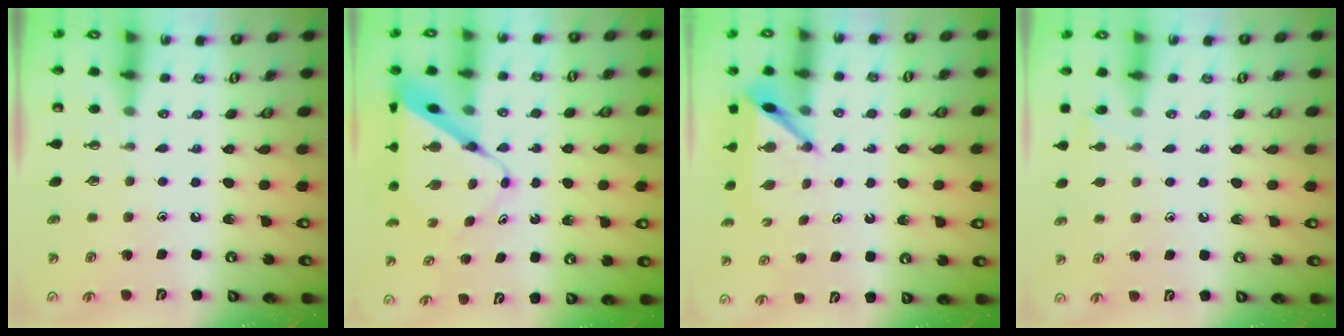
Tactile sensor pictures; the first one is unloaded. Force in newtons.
{"total": 9.0, "press": 9.0, "slide": 0.5}
{"total": 6.0, "press": 5.9, "slide": 0.7}
{"total": 5.9, "press": 5.9, "slide": 0.5}